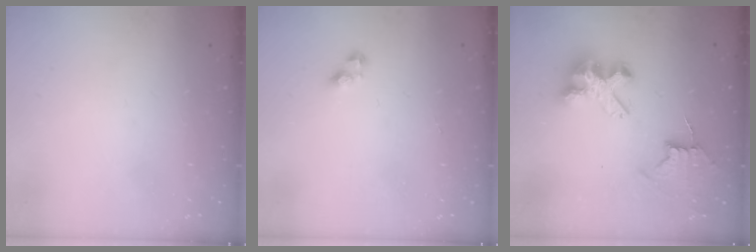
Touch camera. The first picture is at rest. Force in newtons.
{"total": 2.0, "press": 2.0, "slide": 0.5}
{"total": 8.4, "press": 8.4, "slide": 0.7}